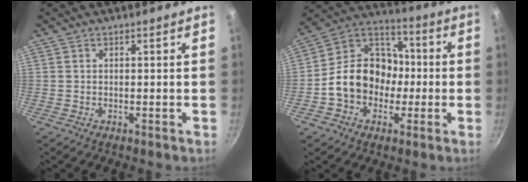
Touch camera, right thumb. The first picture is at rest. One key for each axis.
{"total": 15.8, "fx": -2.5, "fy": 12.8, "fz": 8.9, "tx": -0.104, "ty": 0.048, "tz": -0.060}